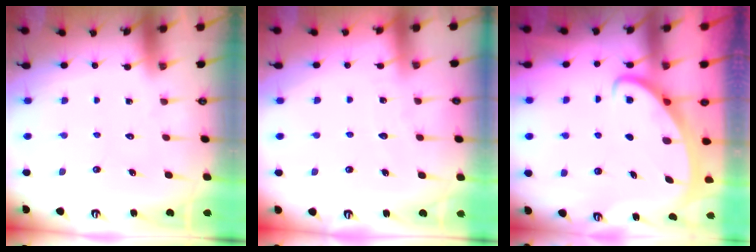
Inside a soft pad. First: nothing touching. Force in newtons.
{"total": 3.0, "press": 2.9, "slide": 0.3}
{"total": 2.6, "press": 2.6, "slide": 0.4}